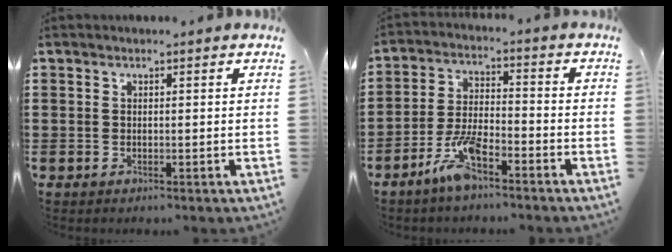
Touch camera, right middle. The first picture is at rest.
{"total": 7.1, "force": [-4.8, 1.8, 4.9], "torque": [-0.121, -0.004, -0.095]}